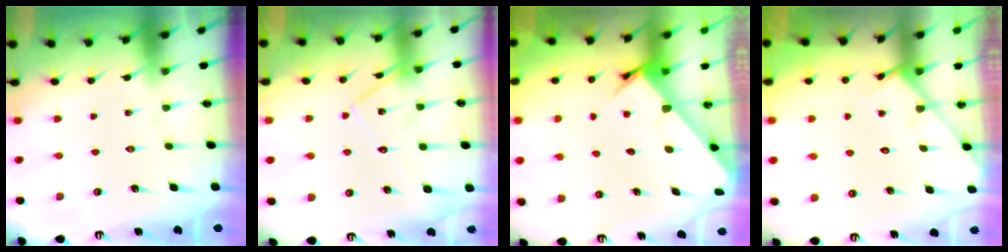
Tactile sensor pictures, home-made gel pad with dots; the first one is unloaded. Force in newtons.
{"total": 14.1, "press": 14.0, "slide": 1.2}
{"total": 3.3, "press": 3.3, "slide": 0.2}
{"total": 2.7, "press": 2.7, "slide": 0.2}